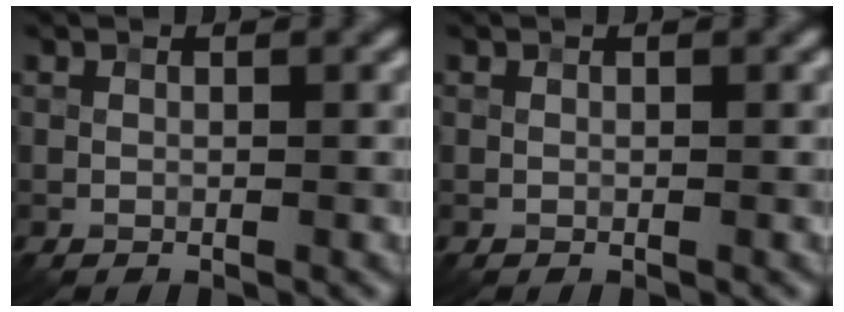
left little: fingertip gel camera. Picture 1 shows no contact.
{"total": 0.0}